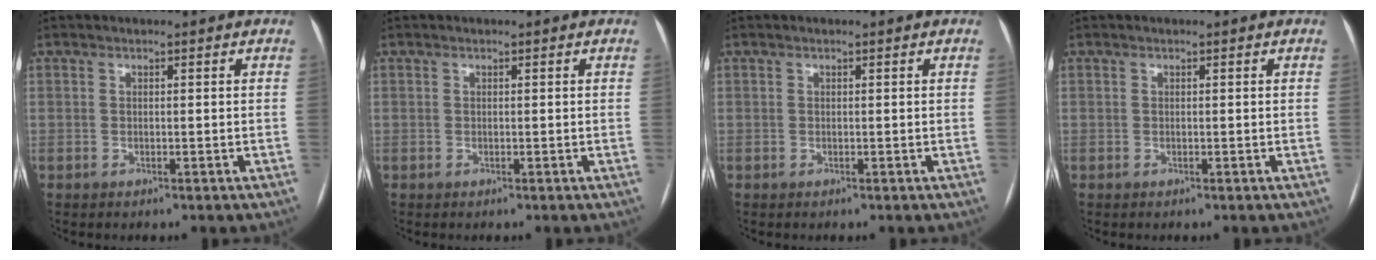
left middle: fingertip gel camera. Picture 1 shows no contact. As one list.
[{"total": 0.0}, {"total": 0.0}, {"total": 0.0}]